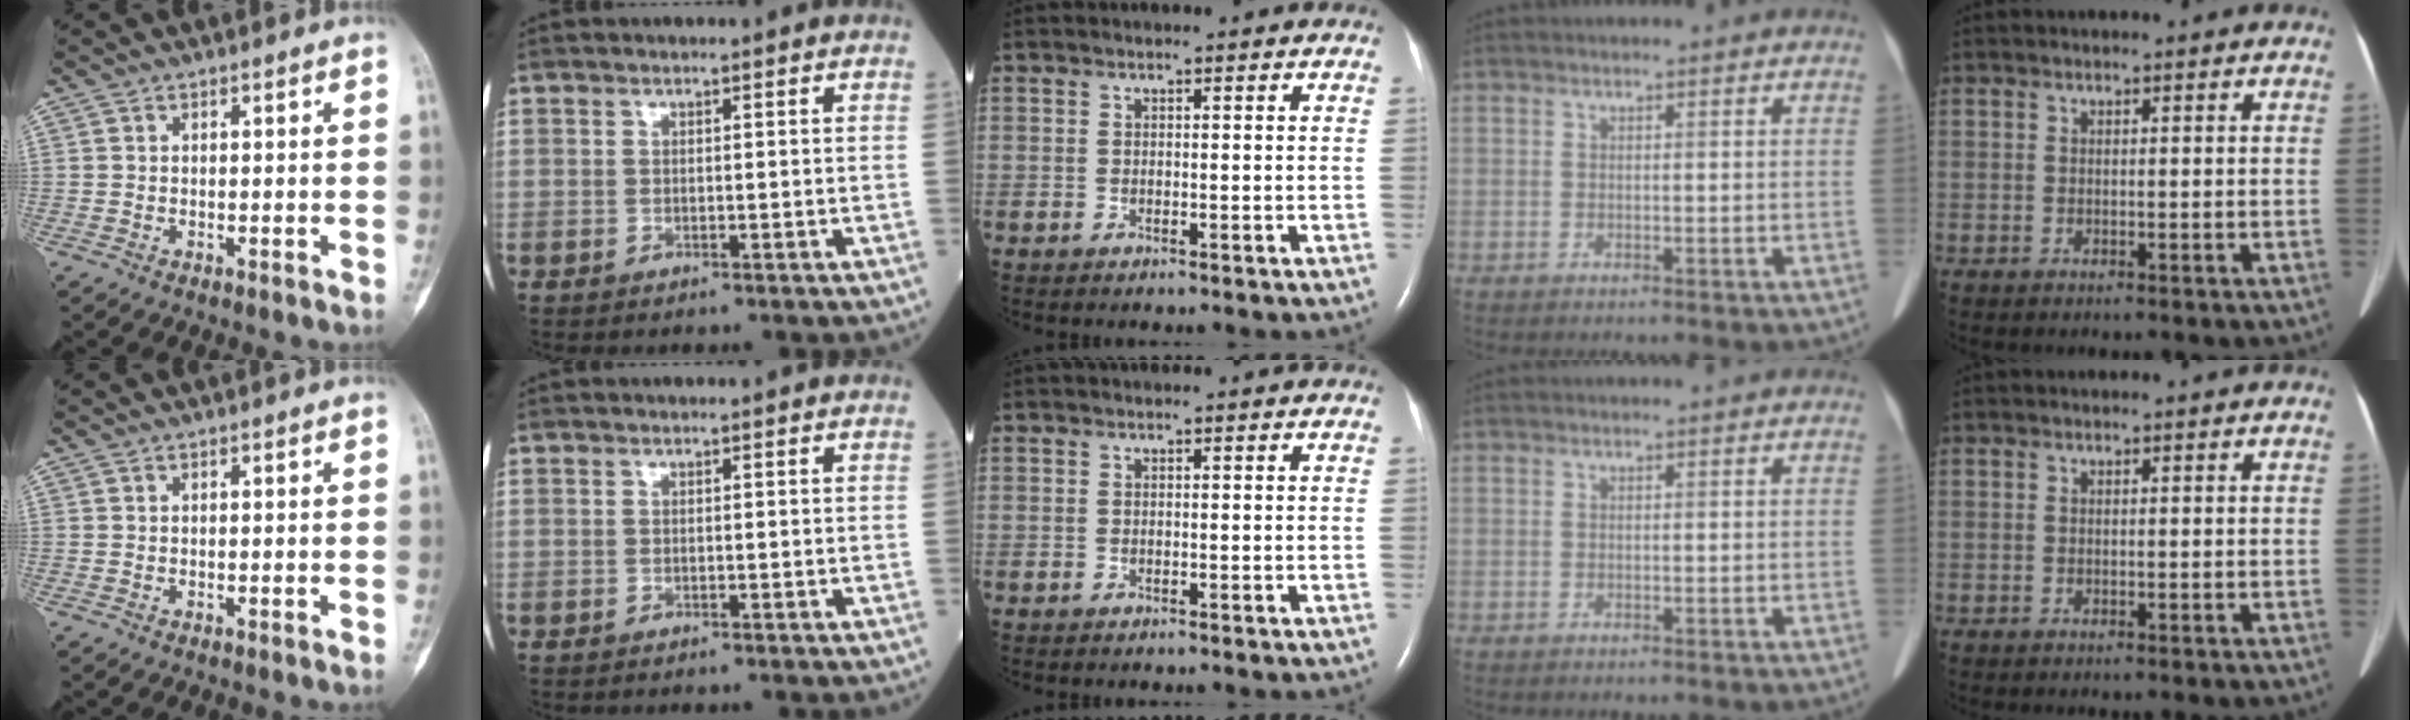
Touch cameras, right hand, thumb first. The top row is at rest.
{}